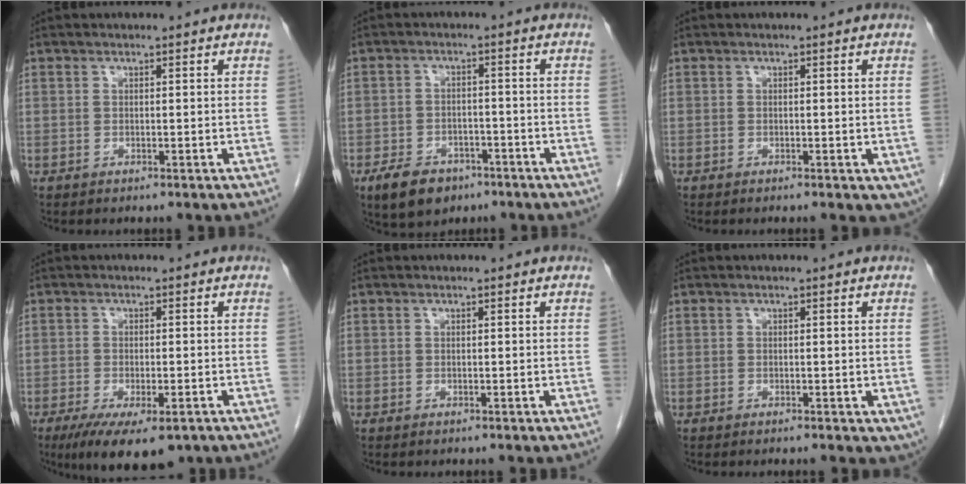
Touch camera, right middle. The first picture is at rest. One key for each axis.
{"total": 7.1, "fx": -4.6, "fy": 4.2, "fz": 3.4, "tx": -0.065, "ty": -0.001, "tz": -0.070}
{"total": 2.9, "fx": -1.5, "fy": 1.1, "fz": 2.3, "tx": -0.017, "ty": -0.004, "tz": -0.021}
{"total": 10.3, "fx": -6.6, "fy": 3.3, "fz": 7.2, "tx": -0.111, "ty": -0.018, "tz": -0.099}
{"total": 0.0}
{"total": 2.4, "fx": -1.1, "fy": 0.9, "fz": 2.0, "tx": -0.014, "ty": -0.002, "tz": -0.014}